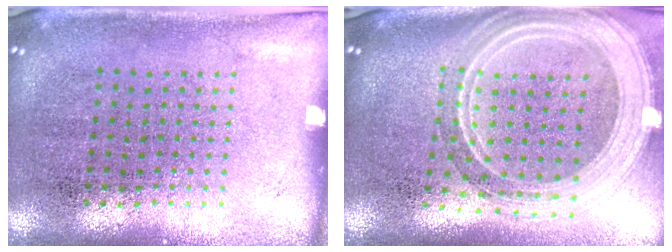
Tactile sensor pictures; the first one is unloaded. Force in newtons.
{"total": 2.8, "press": 2.4, "slide": 1.6}